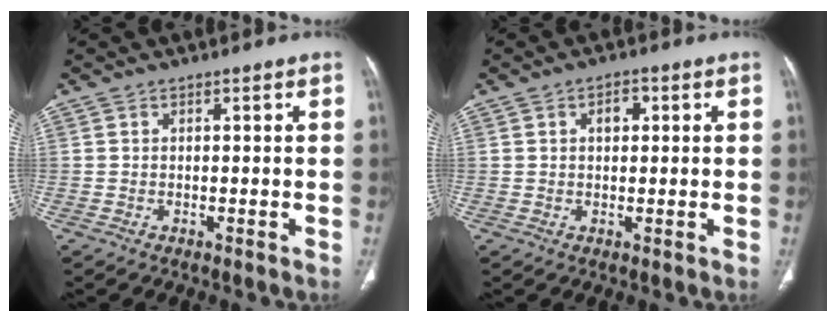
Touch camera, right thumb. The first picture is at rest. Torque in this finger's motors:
{"motor_torque": [-0.18, 0.09, -0.17, -0.10, 0.01]}